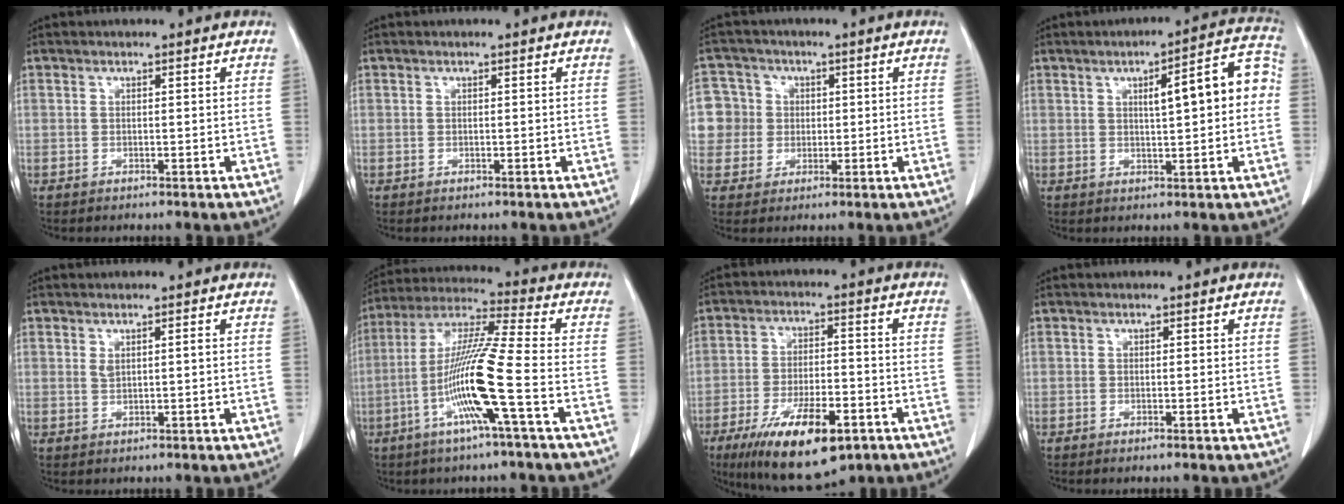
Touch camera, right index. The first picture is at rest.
{"total": 0.0}
{"total": 7.0, "force": [0.7, 7.0, 0.3], "torque": [-0.008, 0.025, 0.017]}
{"total": 9.8, "force": [1.2, 2.0, 9.6], "torque": [-0.126, 0.032, 0.015]}
{"total": 1.3, "force": [0.4, 0.3, 1.2], "torque": [-0.024, 0.001, 0.011]}
{"total": 13.7, "force": [-4.4, -1.1, 12.9], "torque": [-0.258, -0.004, -0.094]}
{"total": 14.9, "force": [-8.3, 4.8, 11.3], "torque": [-0.201, -0.016, -0.132]}
{"total": 0.5, "force": [-0.3, 0.0, 0.4], "torque": [-0.008, -0.001, -0.005]}